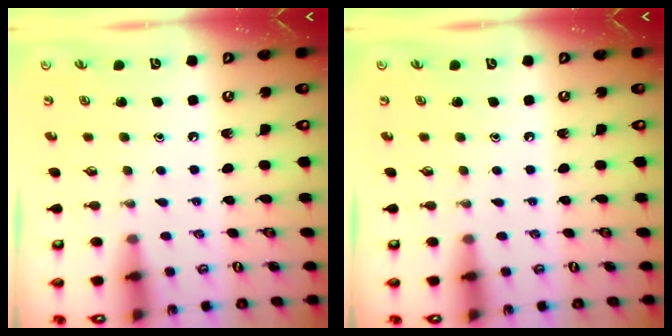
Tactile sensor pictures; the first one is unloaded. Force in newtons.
{"total": 0.0}